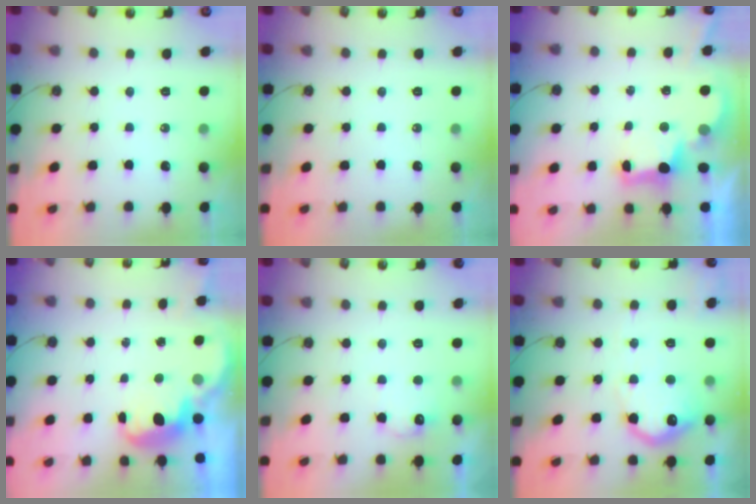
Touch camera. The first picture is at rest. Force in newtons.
{"total": 0.0}
{"total": 2.8, "press": 2.7, "slide": 0.9}
{"total": 2.7, "press": 2.6, "slide": 0.6}
{"total": 6.9, "press": 6.8, "slide": 1.2}
{"total": 15.9, "press": 15.9, "slide": 1.1}